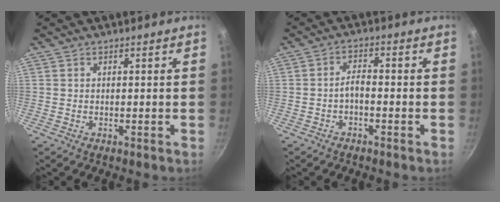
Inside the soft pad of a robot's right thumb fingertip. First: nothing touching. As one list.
[{"total": 2.9, "force": [-1.1, 1.4, 2.3], "torque": [-0.035, 0.018, -0.024]}]